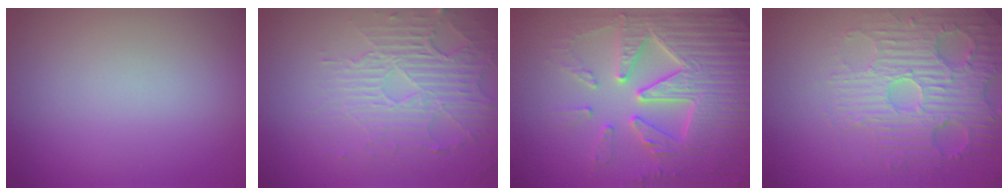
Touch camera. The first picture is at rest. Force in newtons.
{"total": 5.7, "press": 3.4, "slide": 4.6}
{"total": 7.7, "press": 7.6, "slide": 1.5}
{"total": 5.0, "press": 4.9, "slide": 1.2}